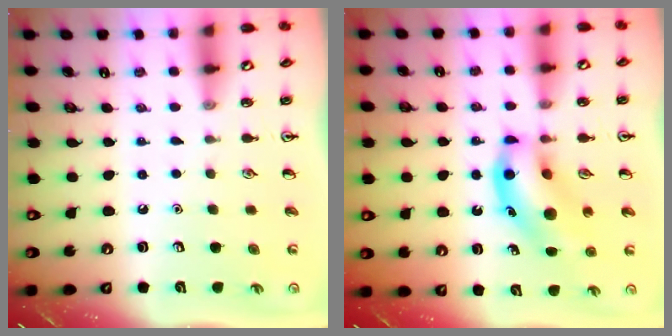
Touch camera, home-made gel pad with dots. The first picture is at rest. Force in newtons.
{"total": 12.0, "press": 11.5, "slide": 3.5}